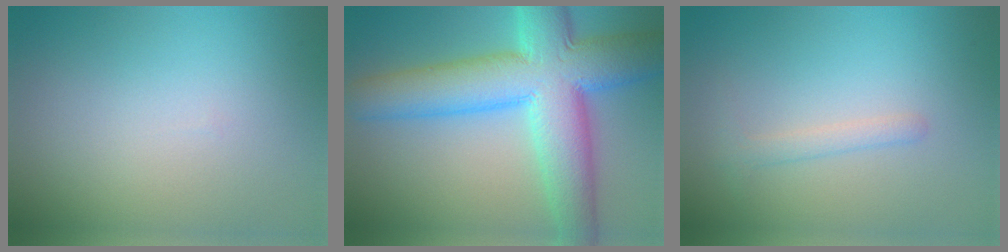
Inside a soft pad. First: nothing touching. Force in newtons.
{"total": 12.2, "press": 12.2, "slide": 0.2}
{"total": 1.4, "press": 1.4, "slide": 0.0}